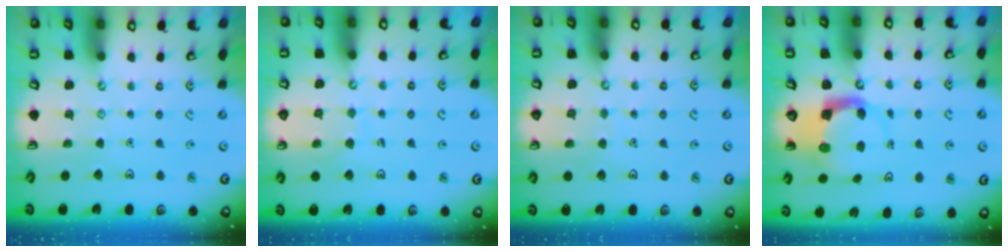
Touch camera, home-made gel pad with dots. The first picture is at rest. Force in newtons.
{"total": 5.1, "press": 5.1, "slide": 0.5}
{"total": 3.2, "press": 3.2, "slide": 0.2}
{"total": 4.0, "press": 3.9, "slide": 0.6}